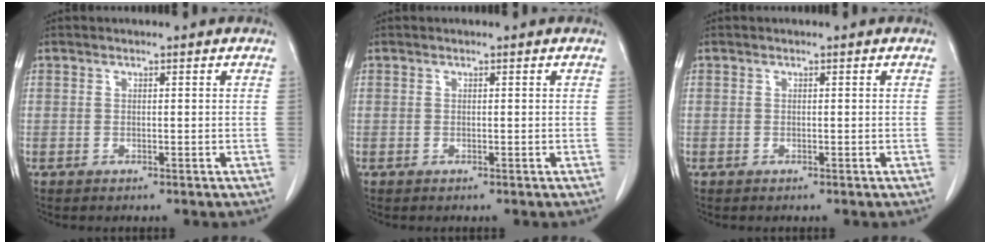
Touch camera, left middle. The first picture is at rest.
{"total": 0.0}
{"total": 0.0}